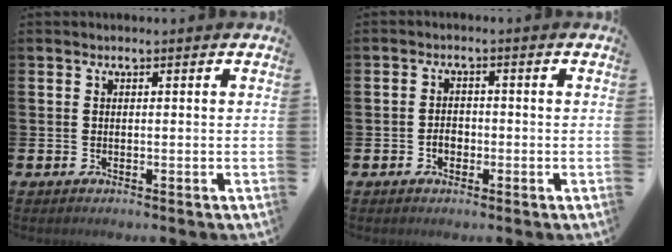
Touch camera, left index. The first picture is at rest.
{"total": 1.9, "force": [-0.7, 1.5, 1.1], "torque": [-0.008, 0.000, -0.019]}